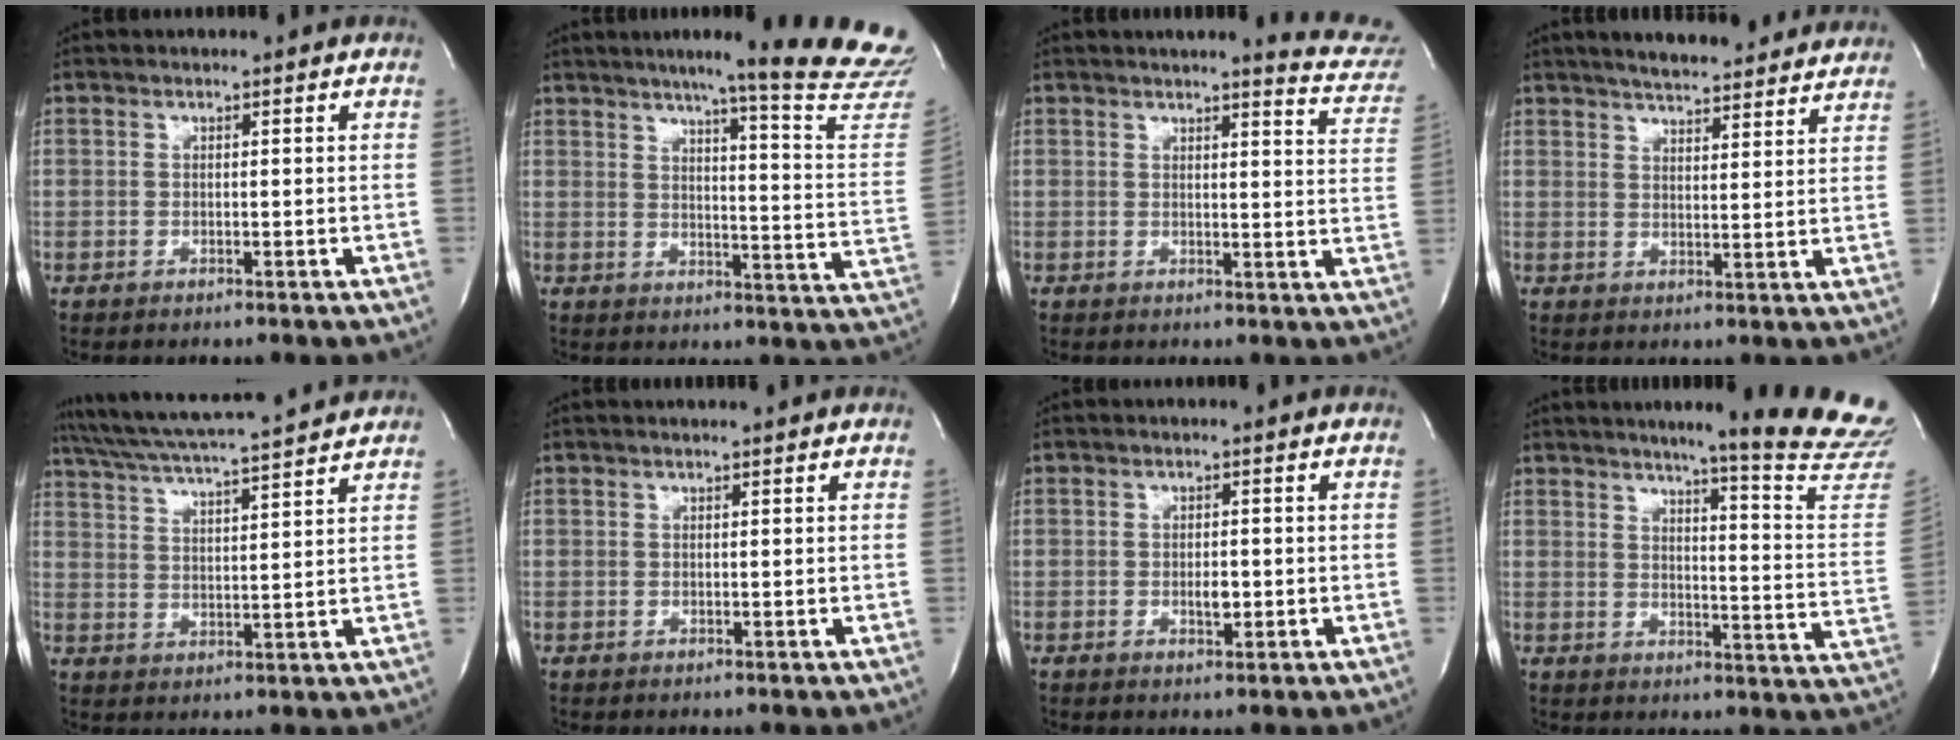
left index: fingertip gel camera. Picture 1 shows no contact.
{"total": 22.1, "force": [19.0, -1.1, 11.3], "torque": [-0.151, -0.097, 0.221]}
{"total": 8.7, "force": [8.3, 0.5, 2.6], "torque": [-0.019, -0.052, 0.066]}
{"total": 15.9, "force": [14.2, 2.8, 6.4], "torque": [-0.089, 0.015, 0.185]}
{"total": 16.4, "force": [14.9, 0.0, 6.8], "torque": [-0.135, 0.016, 0.223]}
{"total": 2.3, "force": [2.2, -0.1, 0.8], "torque": [-0.012, 0.011, 0.026]}
{"total": 1.8, "force": [-0.5, 0.8, 1.5], "torque": [-0.027, -0.005, -0.006]}
{"total": 19.3, "force": [16.8, -1.2, 9.4], "torque": [-0.120, -0.110, 0.190]}